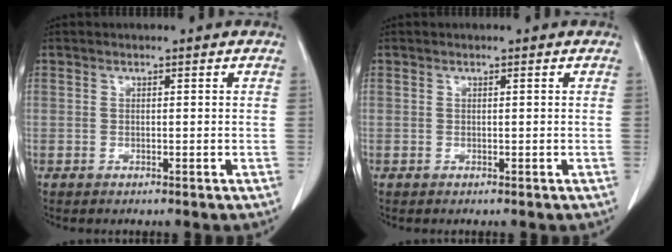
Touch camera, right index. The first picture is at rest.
{"total": 0.0}